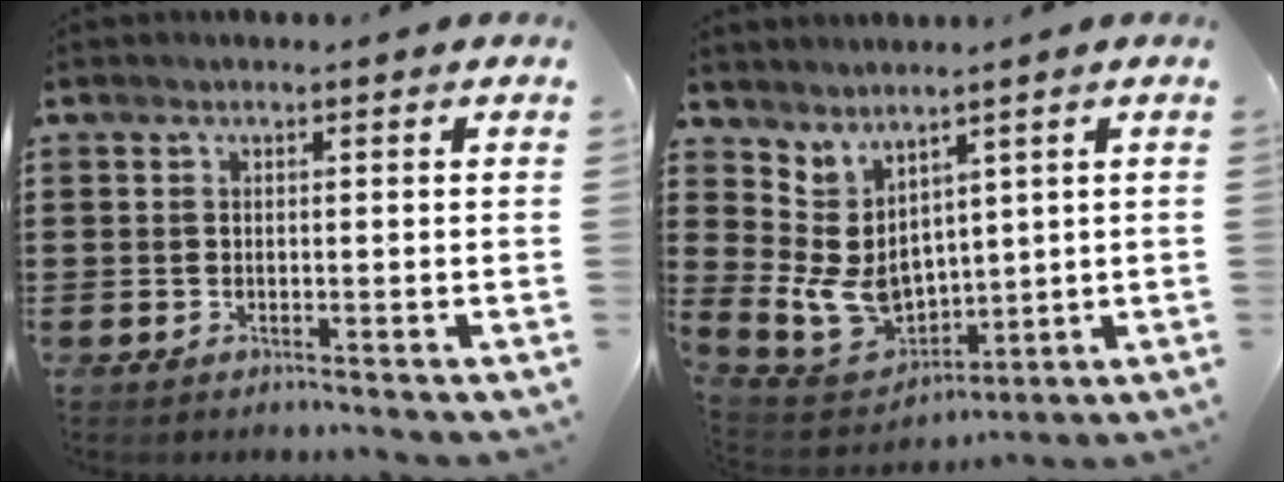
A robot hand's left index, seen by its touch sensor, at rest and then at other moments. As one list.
[{"total": 8.5, "force": [1.3, 6.8, 5.0], "torque": [-0.144, -0.009, 0.032]}]